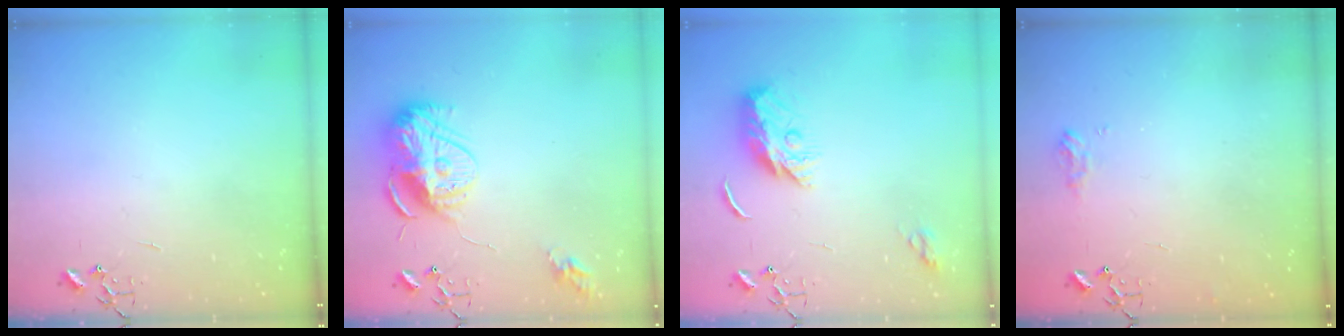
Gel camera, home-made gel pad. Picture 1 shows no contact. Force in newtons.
{"total": 14.0, "press": 13.9, "slide": 1.2}
{"total": 9.6, "press": 9.6, "slide": 0.1}
{"total": 7.4, "press": 7.3, "slide": 0.9}